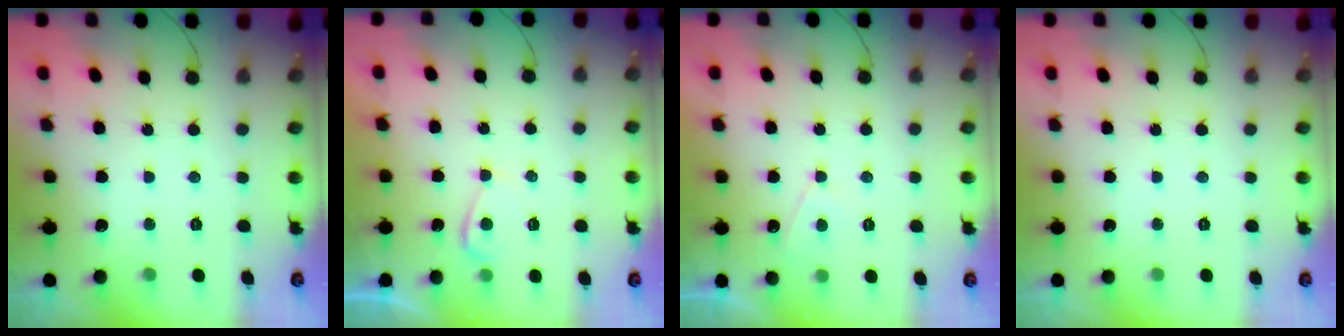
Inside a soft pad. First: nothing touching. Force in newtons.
{"total": 2.1, "press": 2.0, "slide": 0.5}
{"total": 2.3, "press": 2.2, "slide": 0.4}
{"total": 0.0}